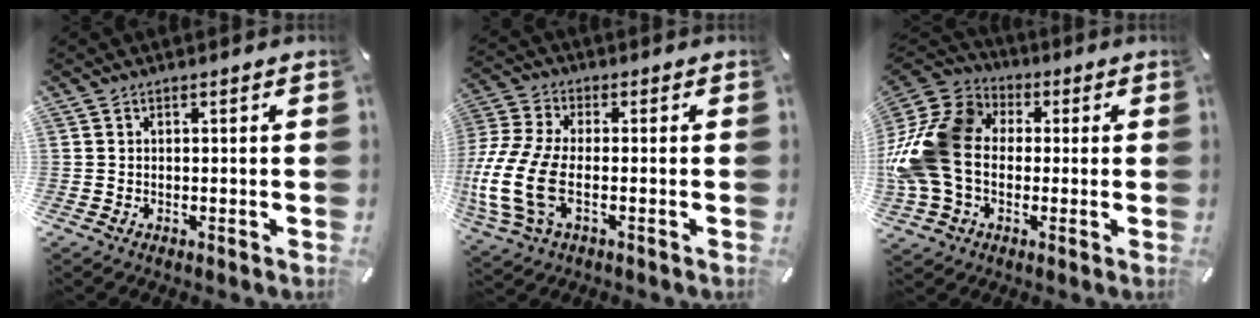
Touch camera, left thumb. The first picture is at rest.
{"total": 13.6, "force": [-3.1, 7.6, 10.8], "torque": [-0.249, -0.005, -0.056]}
{"total": 18.4, "force": [-0.9, 15.2, 10.4], "torque": [-0.247, 0.019, -0.017]}